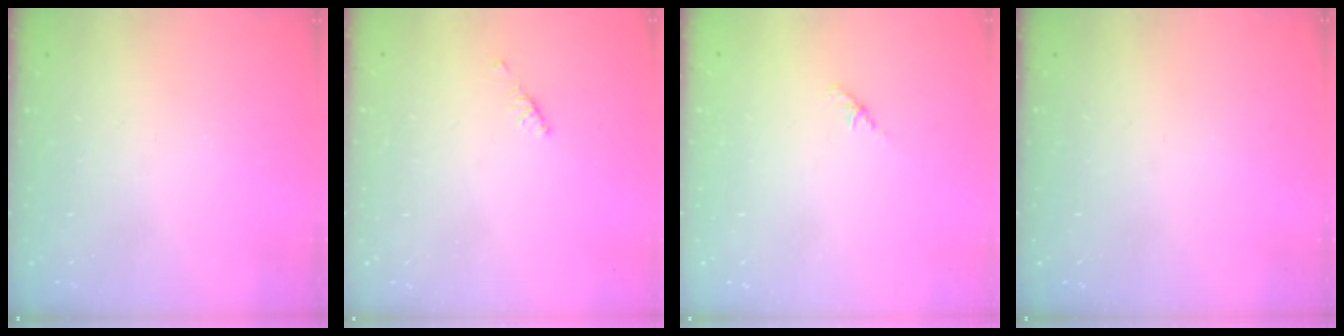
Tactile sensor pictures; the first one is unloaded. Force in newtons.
{"total": 2.1, "press": 2.0, "slide": 0.6}
{"total": 1.8, "press": 1.7, "slide": 0.6}
{"total": 0.0}